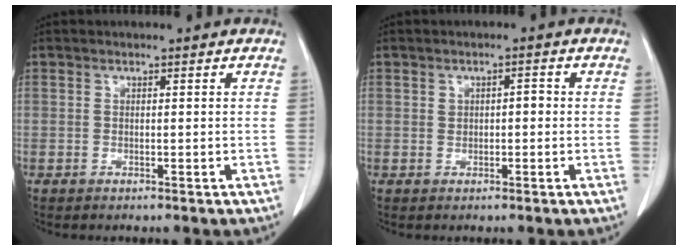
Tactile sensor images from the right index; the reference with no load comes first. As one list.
[{"total": 1.7, "force": [0.0, 1.0, 1.3], "torque": [-0.017, 0.007, 0.000]}]